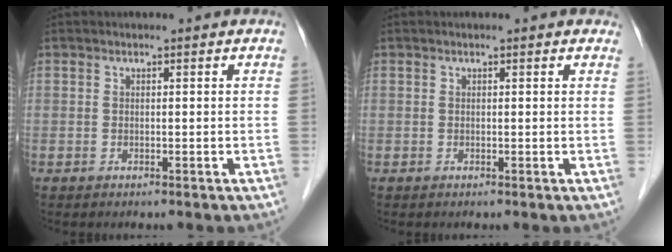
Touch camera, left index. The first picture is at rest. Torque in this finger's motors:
{"motor_torque": [1.01, -1.13, 0.24, 0.03]}